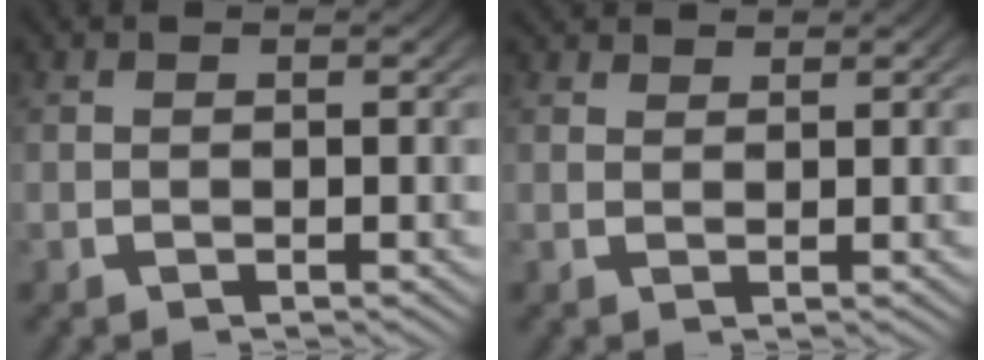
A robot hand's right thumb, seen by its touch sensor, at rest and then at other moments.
{"total": 1.7, "force": [1.7, 0.1, 0.1], "torque": [0.003, -0.001, 0.033]}